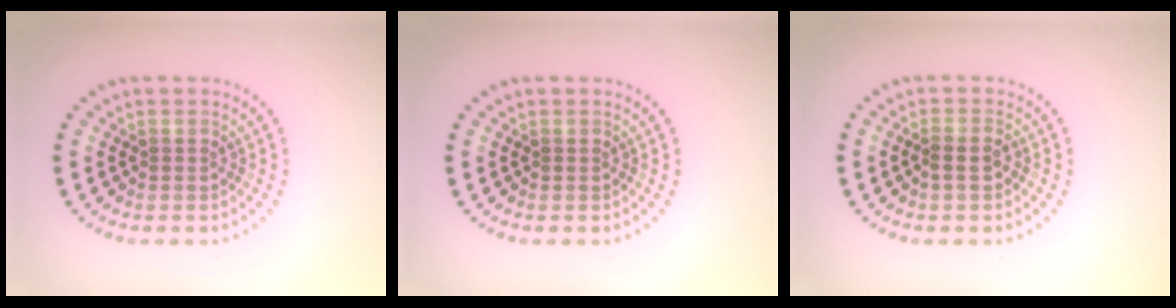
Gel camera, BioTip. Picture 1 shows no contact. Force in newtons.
{"total": 0.0}
{"total": 1.3, "press": 1.1, "slide": 0.6}